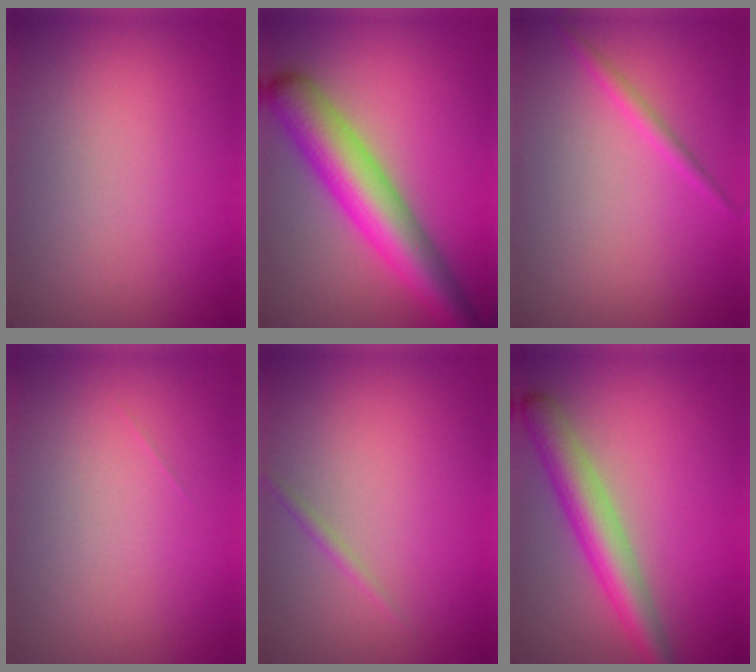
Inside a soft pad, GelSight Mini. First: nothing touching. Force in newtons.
{"total": 8.2, "press": 8.2, "slide": 0.2}
{"total": 1.3, "press": 1.3, "slide": 0.0}
{"total": 0.0}
{"total": 0.7, "press": 0.7, "slide": 0.1}
{"total": 5.2, "press": 5.1, "slide": 0.2}